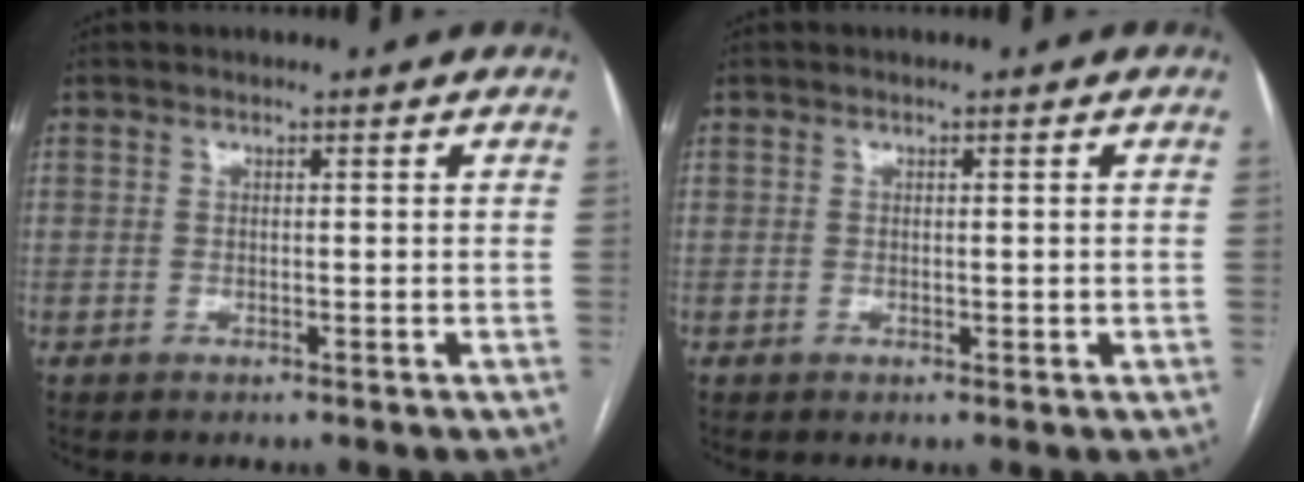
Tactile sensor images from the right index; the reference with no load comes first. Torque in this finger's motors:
{"motor_torque": [-0.39, 0.56, 0.00, 0.02]}